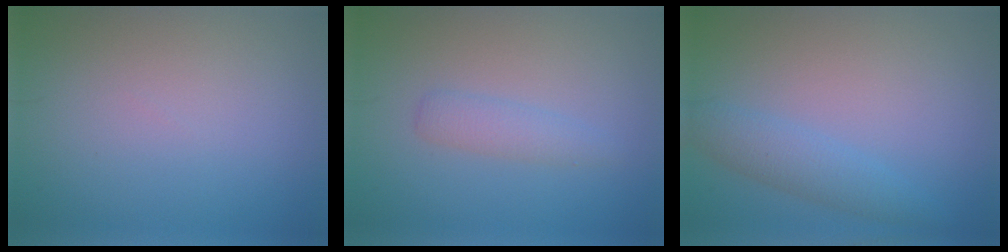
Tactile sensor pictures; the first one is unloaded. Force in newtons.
{"total": 1.8, "press": 1.8, "slide": 0.1}
{"total": 2.7, "press": 2.7, "slide": 0.1}